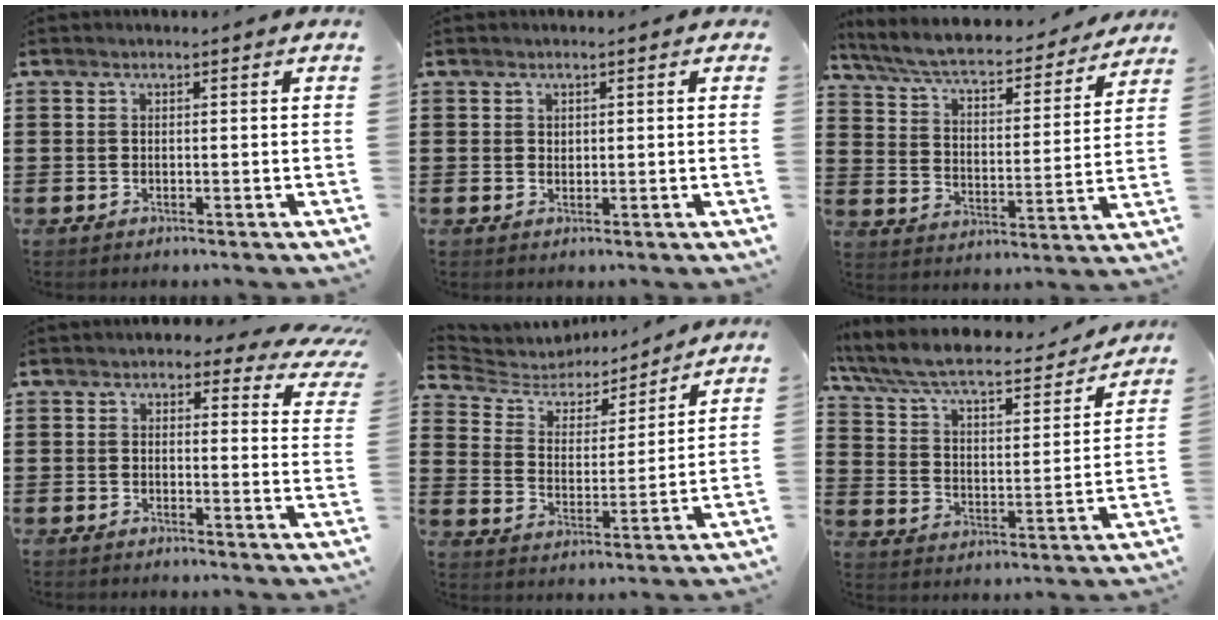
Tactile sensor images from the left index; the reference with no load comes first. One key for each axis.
{"total": 1.0, "fx": 0.6, "fy": 0.7, "fz": 0.1, "tx": -0.005, "ty": 0.005, "tz": 0.012}
{"total": 6.3, "fx": 5.7, "fy": 0.7, "fz": 2.6, "tx": -0.078, "ty": -0.041, "tz": 0.092}
{"total": 3.1, "fx": 2.1, "fy": 1.9, "fz": 1.3, "tx": -0.021, "ty": -0.007, "tz": 0.033}
{"total": 4.5, "fx": 4.1, "fy": 1.9, "fz": 0.6, "tx": -0.044, "ty": -0.026, "tz": 0.062}
{"total": 6.9, "fx": 6.1, "fy": 0.9, "fz": 3.1, "tx": -0.088, "ty": -0.047, "tz": 0.098}